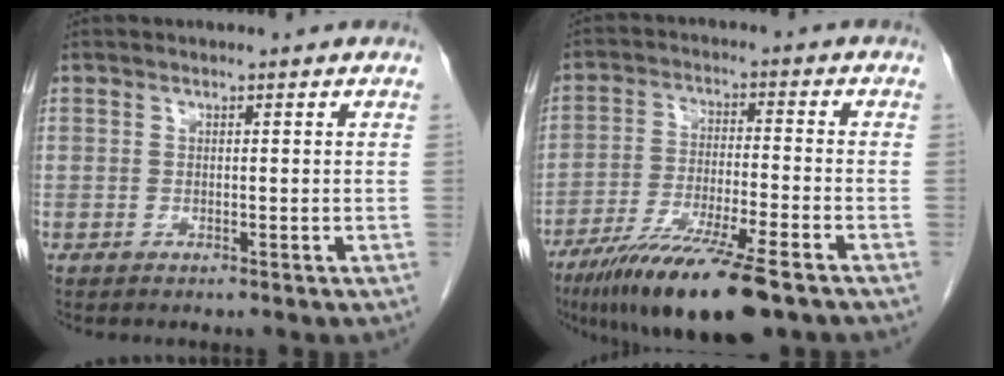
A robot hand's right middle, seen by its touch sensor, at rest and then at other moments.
{"total": 15.4, "force": [-10.8, 1.3, 10.9], "torque": [-0.192, -0.043, -0.184]}